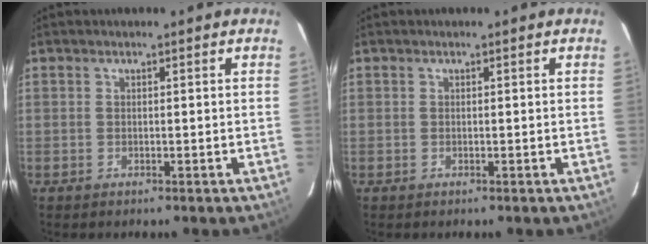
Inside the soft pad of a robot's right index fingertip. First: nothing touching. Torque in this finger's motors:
{"motor_torque": [0.00, 0.00, 0.03, 0.01]}